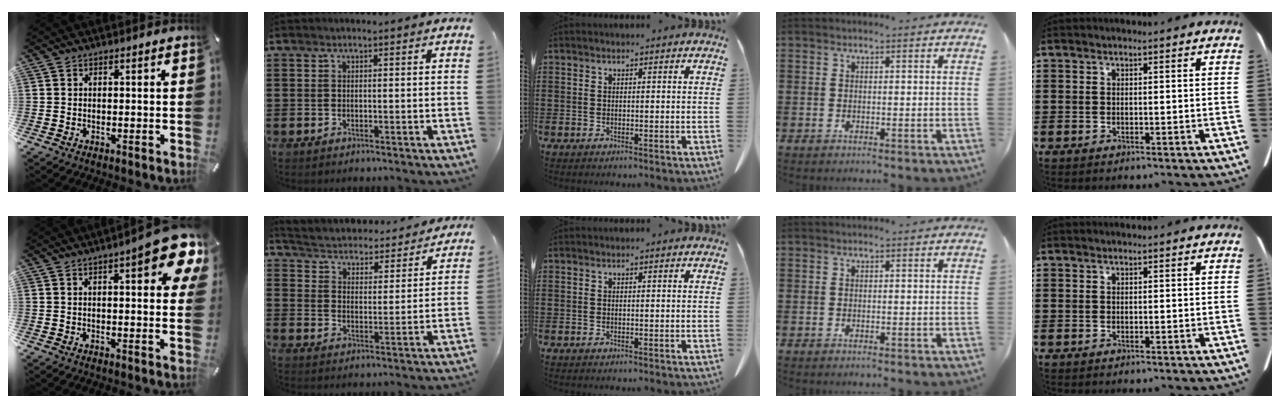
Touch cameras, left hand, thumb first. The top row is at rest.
{"thumb": {"total": 12.0, "force": [5.3, 3.5, 10.1], "torque": [-0.128, -0.024, 0.084]}, "index": {"total": 3.2, "force": [3.2, 0.2, 0.1], "torque": [-0.024, -0.033, 0.044]}}